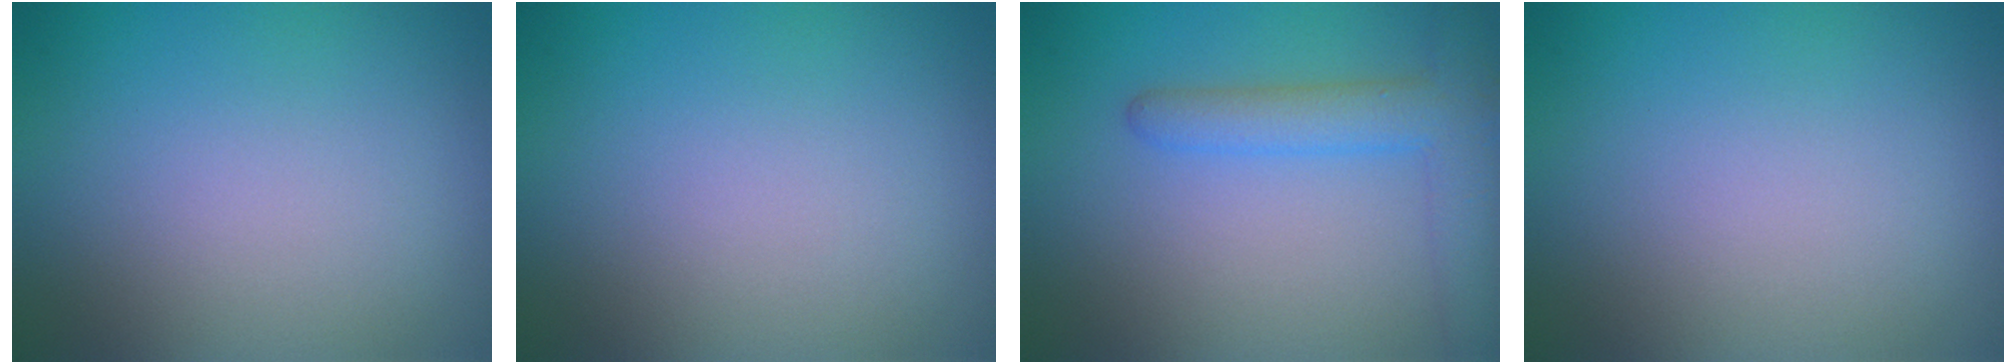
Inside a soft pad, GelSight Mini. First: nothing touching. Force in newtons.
{"total": 0.0}
{"total": 4.2, "press": 4.2, "slide": 0.2}
{"total": 0.0}